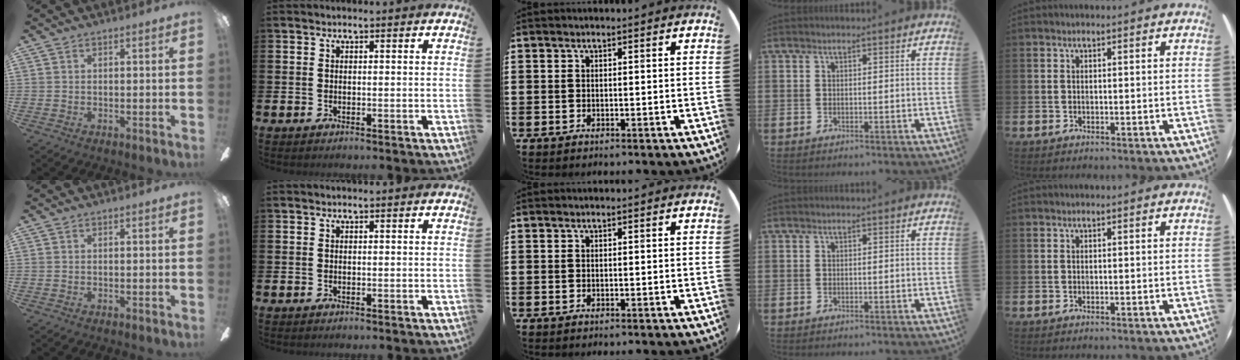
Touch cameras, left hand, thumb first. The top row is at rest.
{}